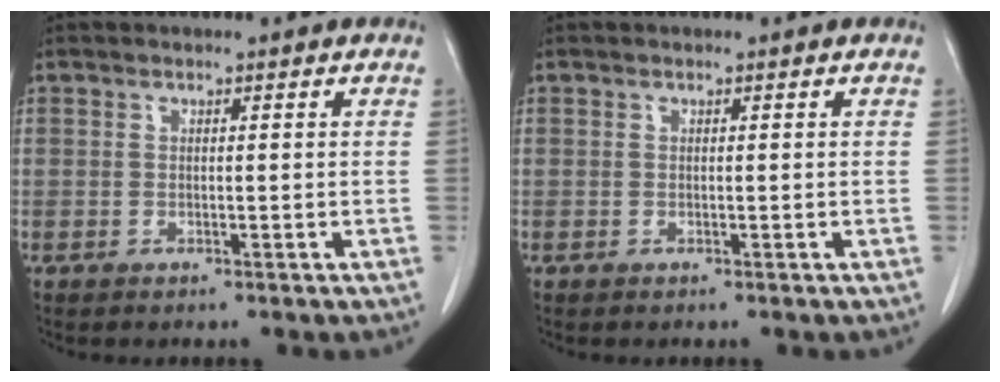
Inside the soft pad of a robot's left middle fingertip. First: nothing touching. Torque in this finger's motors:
{"motor_torque": [0.00, 0.00, 0.01, 0.00]}